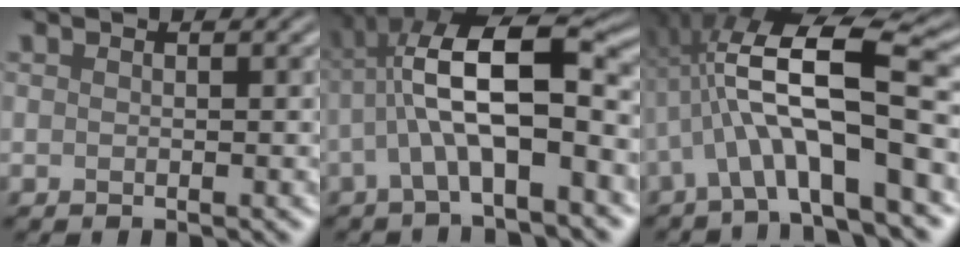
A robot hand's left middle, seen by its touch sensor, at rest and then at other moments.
{"total": 9.1, "force": [-0.7, 2.9, 8.6], "torque": [-0.160, 0.031, -0.003]}
{"total": 9.3, "force": [-1.3, 2.6, 8.8], "torque": [-0.159, 0.031, -0.016]}